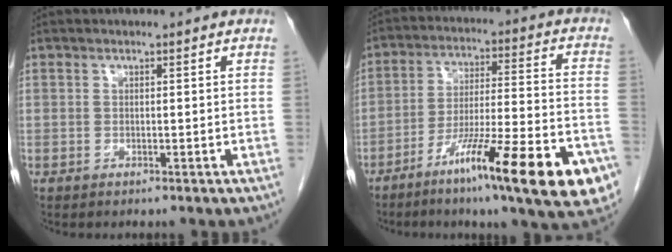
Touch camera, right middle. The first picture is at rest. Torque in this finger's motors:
{"motor_torque": [1.25, -0.89, 0.31, 0.14]}